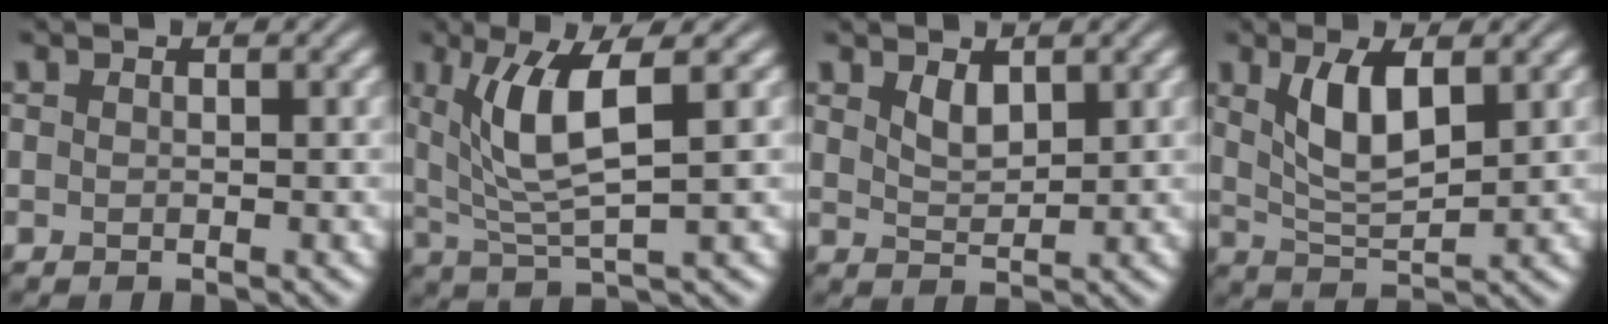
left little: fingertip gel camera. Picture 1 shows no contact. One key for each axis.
{"total": 6.4, "fx": 2.1, "fy": 1.5, "fz": 5.9, "tx": -0.117, "ty": -0.001, "tz": 0.043}
{"total": 2.0, "fx": 1.2, "fy": 0.9, "fz": 1.2, "tx": -0.026, "ty": -0.004, "tz": 0.028}
{"total": 5.0, "fx": 1.9, "fy": 2.0, "fz": 4.2, "tx": -0.092, "ty": -0.003, "tz": 0.037}